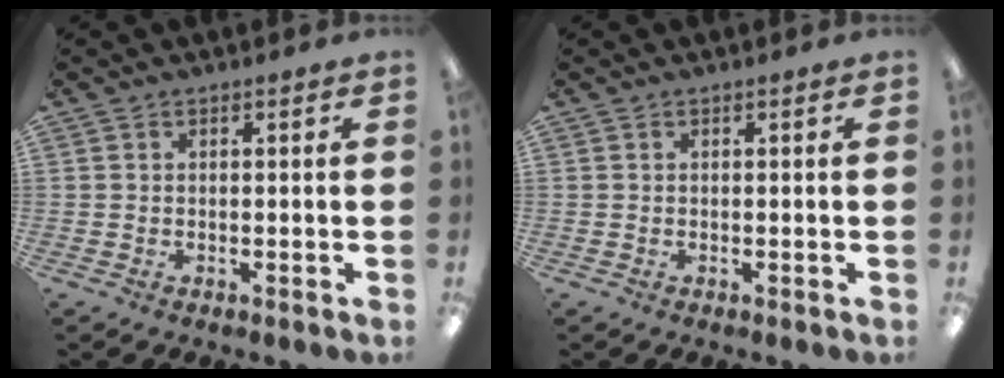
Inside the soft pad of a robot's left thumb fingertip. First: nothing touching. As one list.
[{"total": 0.0}]